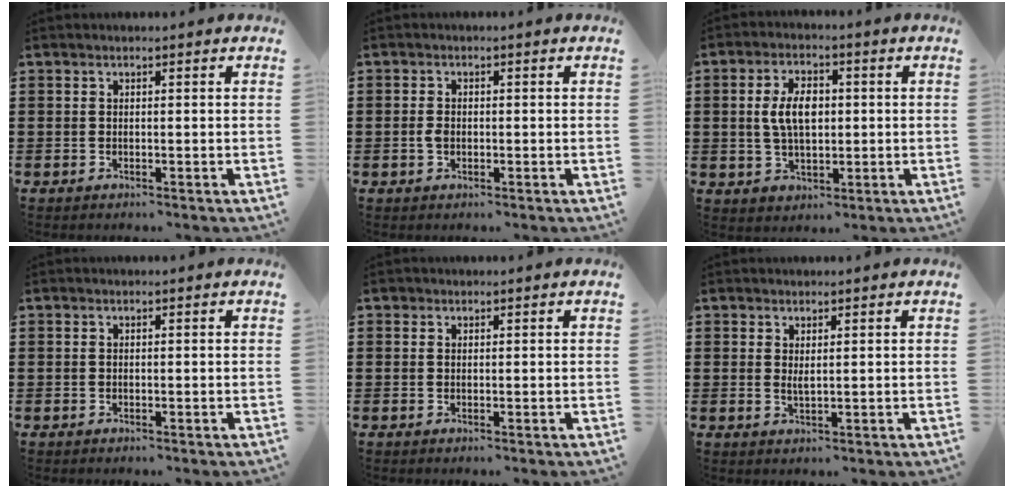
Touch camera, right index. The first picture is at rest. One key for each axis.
{"total": 1.7, "fx": -0.4, "fy": 1.1, "fz": 1.2, "tx": -0.024, "ty": 0.004, "tz": -0.008}
{"total": 6.9, "fx": 0.6, "fy": 4.2, "fz": 5.4, "tx": -0.119, "ty": 0.007, "tz": 0.003}
{"total": 0.0}
{"total": 0.6, "fx": 0.3, "fy": 0.5, "fz": 0.0, "tx": -0.002, "ty": 0.004, "tz": 0.006}
{"total": 1.5, "fx": 0.8, "fy": 0.2, "fz": 1.2, "tx": -0.025, "ty": 0.000, "tz": 0.015}